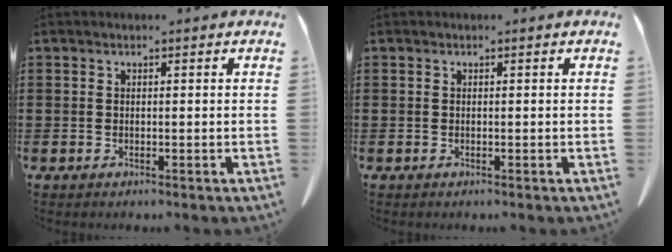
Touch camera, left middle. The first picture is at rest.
{"total": 0.0}